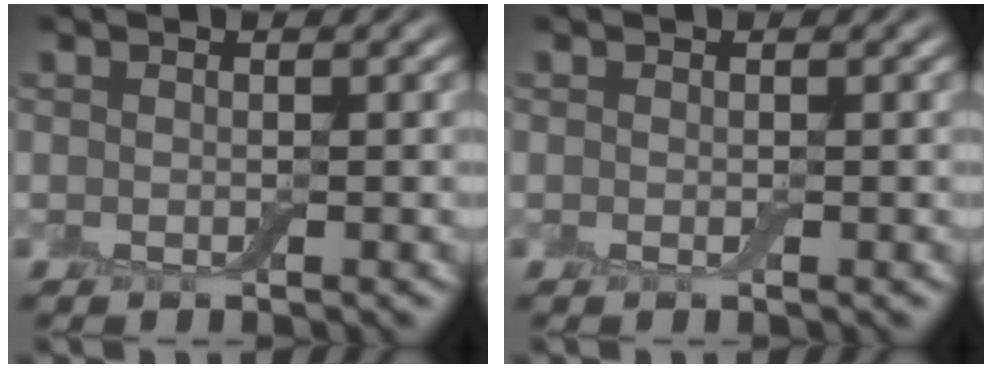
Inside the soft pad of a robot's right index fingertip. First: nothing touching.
{"total": 0.0}